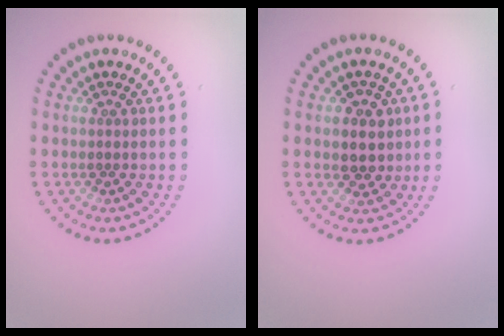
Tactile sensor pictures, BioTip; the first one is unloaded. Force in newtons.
{"total": 2.9, "press": 2.7, "slide": 0.8}